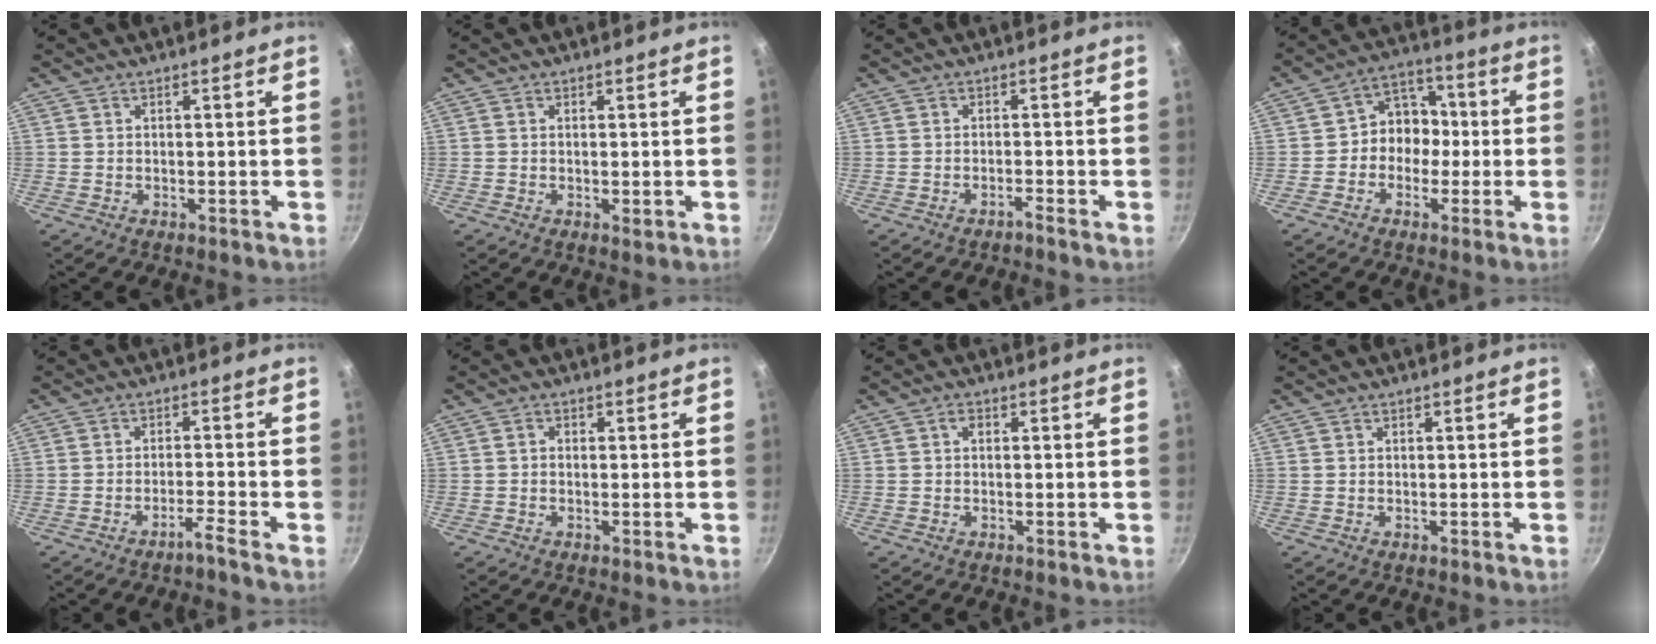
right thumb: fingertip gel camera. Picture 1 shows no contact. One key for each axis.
{"total": 1.0, "fx": -0.1, "fy": 0.4, "fz": 0.9, "tx": -0.015, "ty": -0.003, "tz": -0.001}
{"total": 1.0, "fx": -1.0, "fy": -0.2, "fz": 0.4, "tx": -0.010, "ty": 0.011, "tz": -0.014}
{"total": 8.2, "fx": -1.1, "fy": 7.1, "fz": 4.0, "tx": -0.010, "ty": 0.032, "tz": -0.033}
{"total": 2.6, "fx": -2.1, "fy": -0.6, "fz": 1.4, "tx": -0.038, "ty": 0.020, "tz": -0.035}
{"total": 1.1, "fx": -0.1, "fy": 0.9, "fz": 0.6, "tx": -0.011, "ty": 0.006, "tz": -0.002}
{"total": 1.2, "fx": 0.1, "fy": 0.8, "fz": 0.9, "tx": -0.015, "ty": 0.006, "tz": -0.002}
{"total": 0.0}